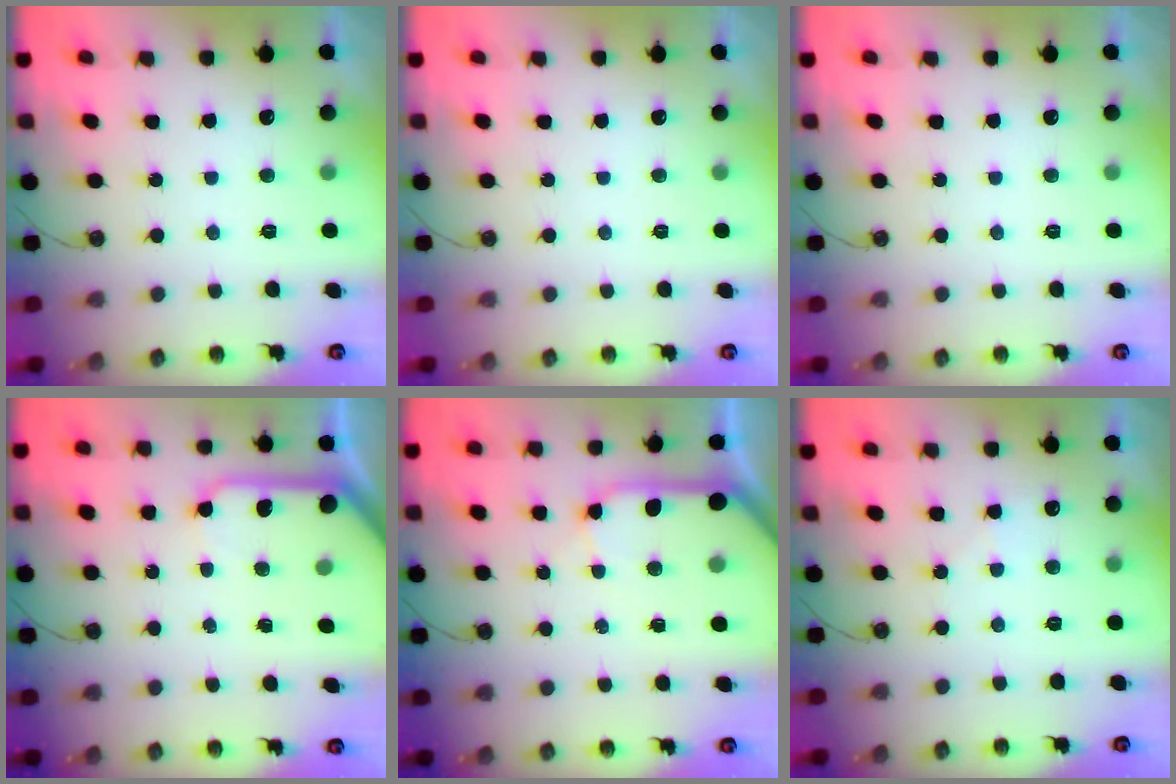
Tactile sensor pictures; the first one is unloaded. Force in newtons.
{"total": 0.0}
{"total": 0.0}
{"total": 10.3, "press": 10.3, "slide": 1.0}
{"total": 10.8, "press": 10.7, "slide": 1.4}
{"total": 3.8, "press": 3.7, "slide": 0.6}